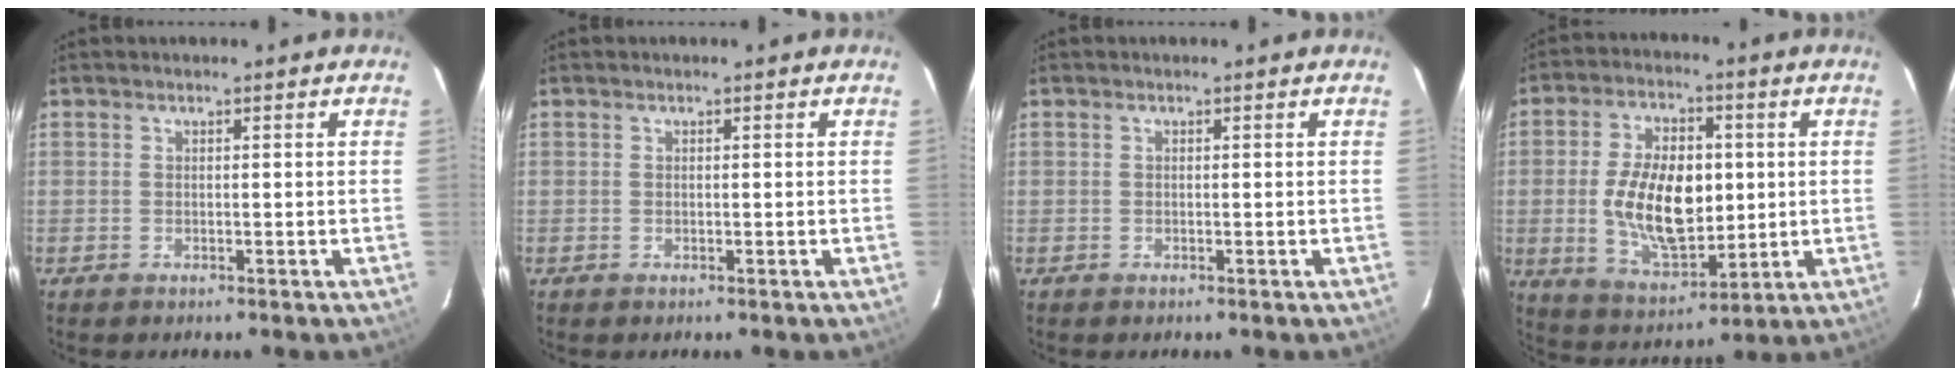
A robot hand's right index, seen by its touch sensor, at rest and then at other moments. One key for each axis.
{"total": 0.0}
{"total": 0.0}
{"total": 15.6, "fx": 0.4, "fy": 8.8, "fz": 12.9, "tx": -0.243, "ty": 0.004, "tz": 0.022}